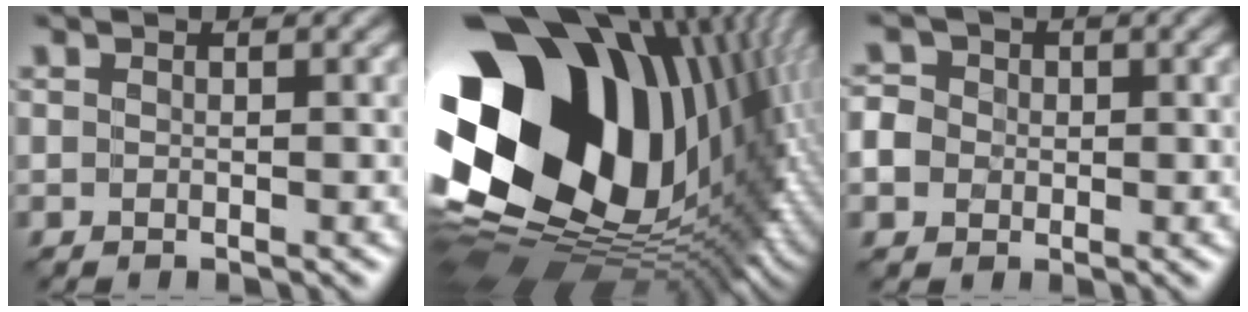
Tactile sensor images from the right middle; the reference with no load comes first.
{"total": 22.1, "force": [2.3, 15.1, 15.9], "torque": [-0.291, -0.069, 0.057]}
{"total": 5.5, "force": [-0.7, 5.1, 1.9], "torque": [-0.040, 0.023, -0.034]}